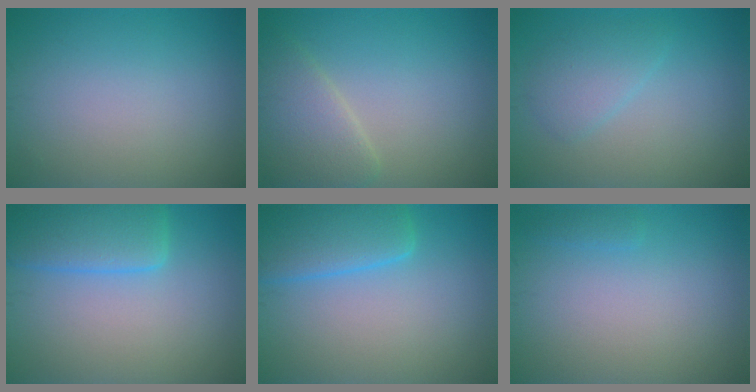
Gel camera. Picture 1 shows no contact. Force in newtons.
{"total": 4.0, "press": 4.0, "slide": 0.1}
{"total": 2.3, "press": 2.3, "slide": 0.2}
{"total": 5.0, "press": 5.0, "slide": 0.3}
{"total": 5.4, "press": 5.4, "slide": 0.3}
{"total": 0.7, "press": 0.7, "slide": 0.0}